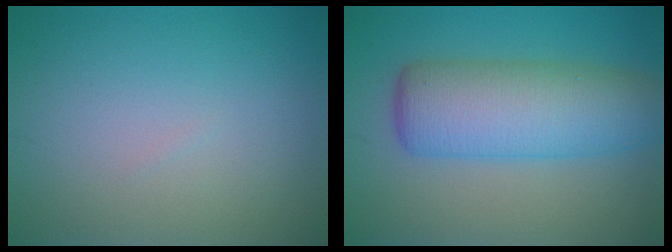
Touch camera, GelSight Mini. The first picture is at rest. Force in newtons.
{"total": 7.8, "press": 7.8, "slide": 0.4}